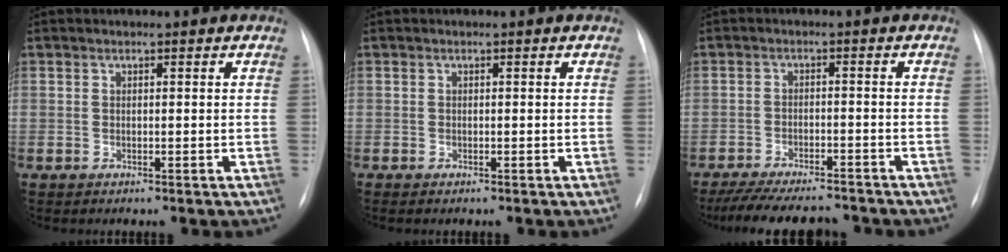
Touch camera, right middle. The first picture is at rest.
{"total": 0.9, "force": [-0.6, 0.1, 0.6], "torque": [-0.008, -0.002, -0.006]}
{"total": 13.1, "force": [-11.6, 2.7, 5.2], "torque": [-0.094, -0.006, -0.165]}